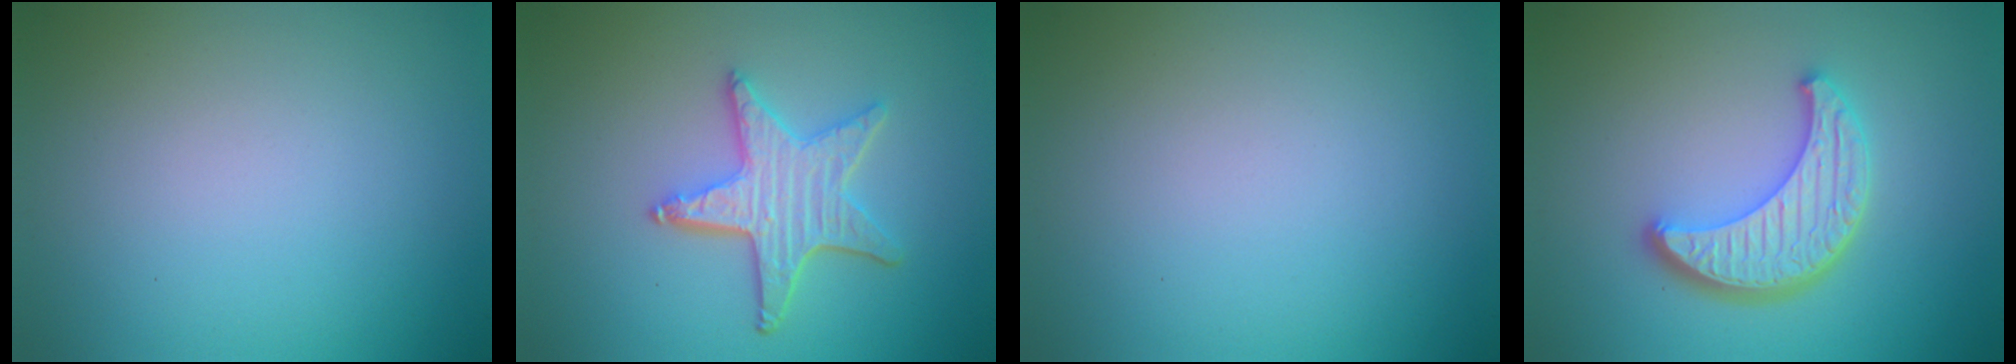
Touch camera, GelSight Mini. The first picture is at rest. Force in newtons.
{"total": 4.5, "press": 3.8, "slide": 2.4}
{"total": 0.0}
{"total": 4.5, "press": 3.8, "slide": 2.5}